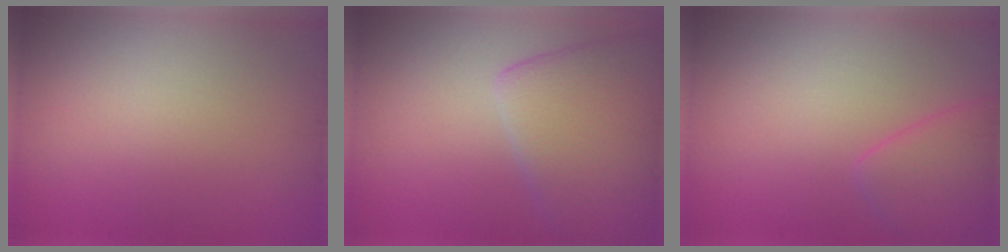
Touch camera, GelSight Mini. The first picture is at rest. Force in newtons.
{"total": 6.9, "press": 6.9, "slide": 0.4}
{"total": 3.0, "press": 2.9, "slide": 0.3}